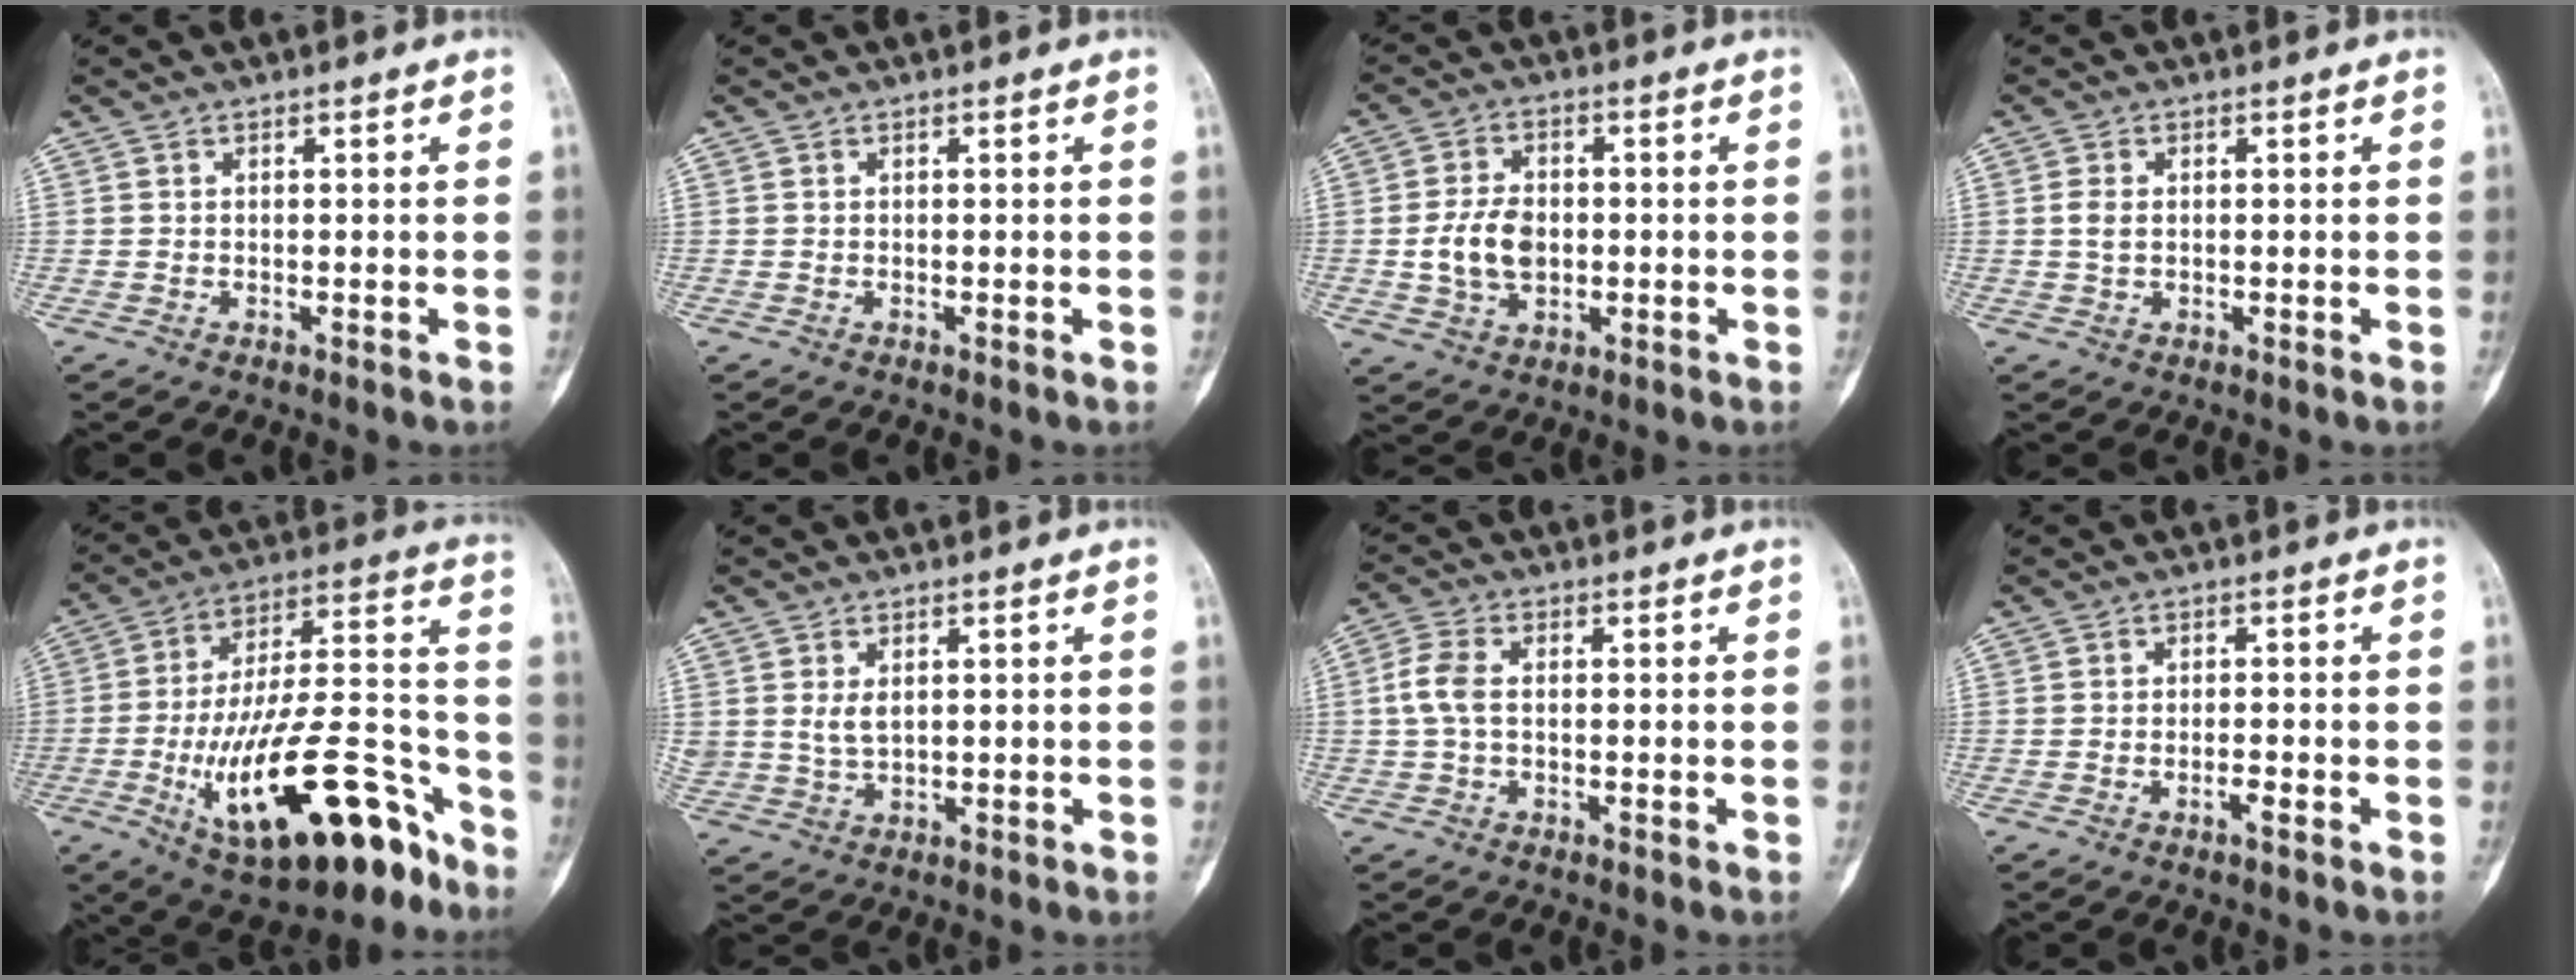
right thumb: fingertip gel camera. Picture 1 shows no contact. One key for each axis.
{"total": 0.0}
{"total": 8.1, "fx": -0.6, "fy": 5.6, "fz": 5.8, "tx": -0.099, "ty": 0.005, "tz": -0.009}
{"total": 2.1, "fx": 0.2, "fy": 1.4, "fz": 1.6, "tx": -0.031, "ty": 0.002, "tz": 0.001}
{"total": 27.2, "fx": -13.0, "fy": 10.4, "fz": 21.6, "tx": -0.329, "ty": 0.078, "tz": -0.196}
{"total": 3.2, "fx": 1.1, "fy": 2.0, "fz": 2.3, "tx": -0.035, "ty": -0.006, "tz": 0.028}
{"total": 4.7, "fx": -0.1, "fy": 2.9, "fz": 3.7, "tx": -0.086, "ty": 0.014, "tz": -0.008}
{"total": 1.8, "fx": -0.9, "fy": 0.4, "fz": 1.5, "tx": -0.028, "ty": 0.003, "tz": -0.017}